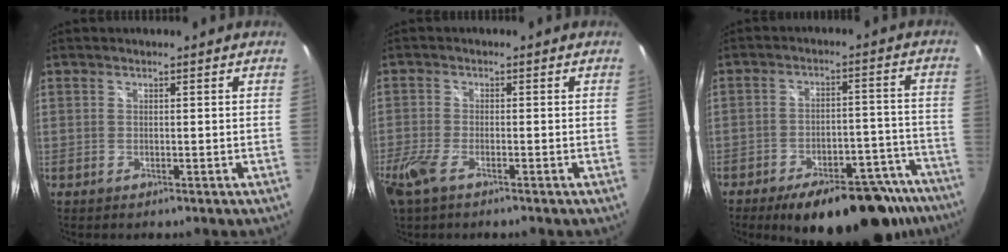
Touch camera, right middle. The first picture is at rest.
{"total": 7.2, "force": [-4.5, 2.5, 5.0], "torque": [-0.131, -0.022, -0.088]}
{"total": 21.1, "force": [-16.6, 7.6, 10.6], "torque": [-0.145, 0.015, -0.200]}